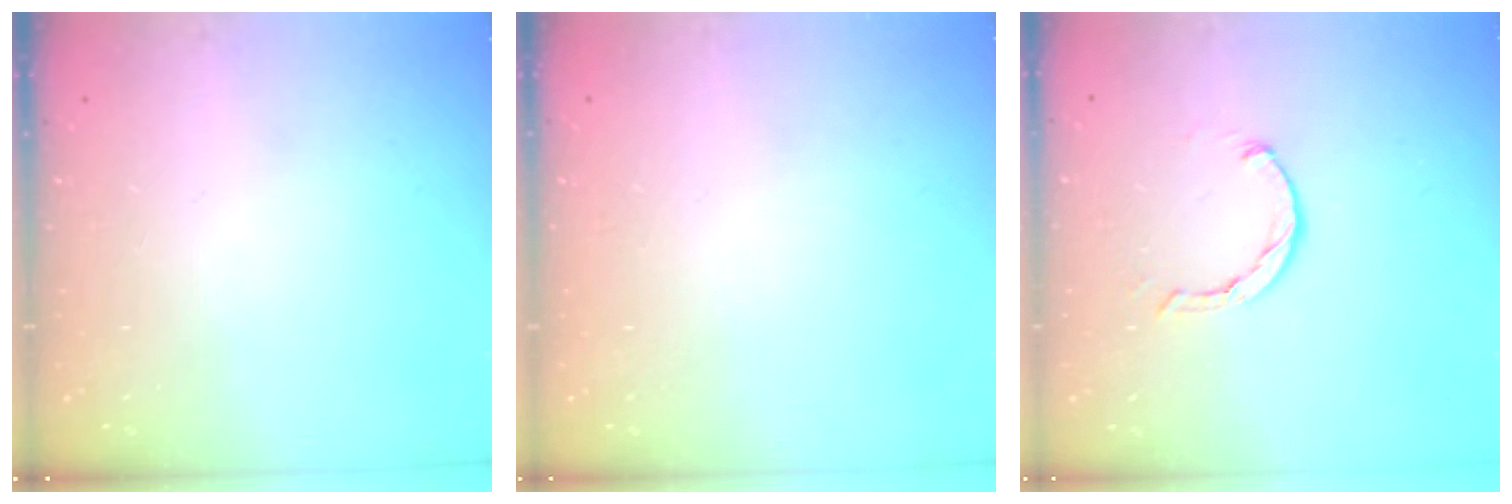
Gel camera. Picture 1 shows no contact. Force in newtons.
{"total": 2.6, "press": 2.6, "slide": 0.2}
{"total": 2.1, "press": 2.1, "slide": 0.3}